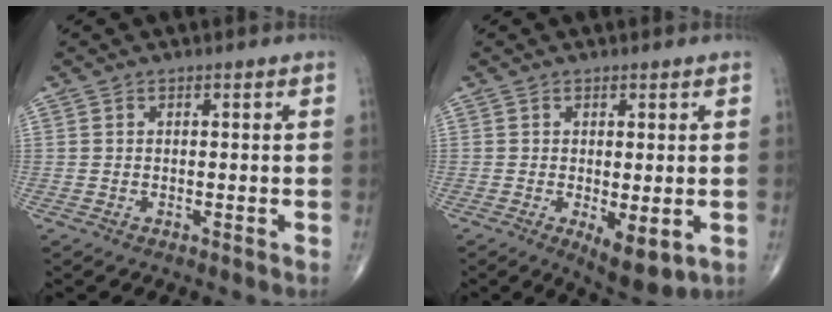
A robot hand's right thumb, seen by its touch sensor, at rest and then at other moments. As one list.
[{"total": 6.3, "force": [-1.5, 2.4, 5.6], "torque": [-0.081, -0.021, -0.013]}]